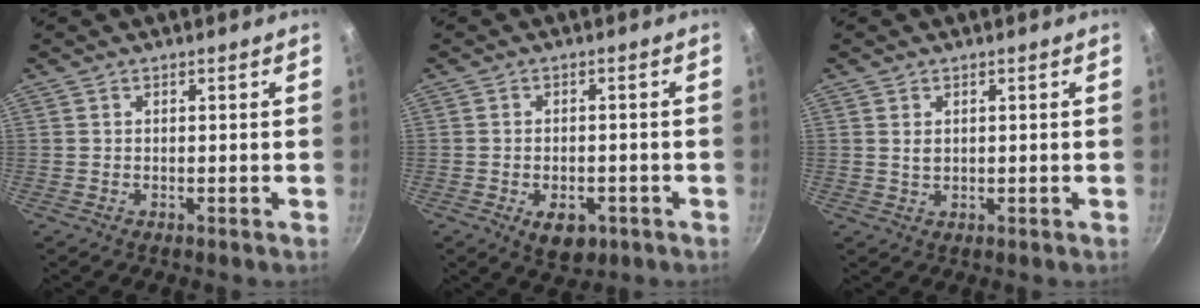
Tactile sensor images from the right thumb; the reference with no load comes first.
{"total": 6.2, "force": [-2.6, 3.9, 4.2], "torque": [-0.047, 0.008, -0.027]}
{"total": 1.7, "force": [0.5, 1.3, 1.1], "torque": [-0.016, 0.000, 0.009]}